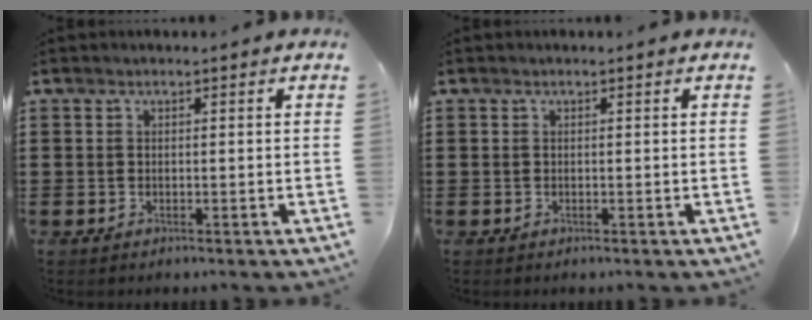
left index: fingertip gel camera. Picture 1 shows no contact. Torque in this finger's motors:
{"motor_torque": [-0.01, -0.01, 0.00, 0.00]}